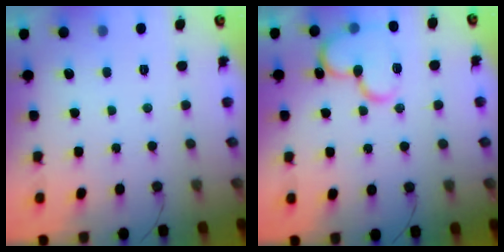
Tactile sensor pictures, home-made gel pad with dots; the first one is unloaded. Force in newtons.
{"total": 15.8, "press": 15.7, "slide": 1.8}